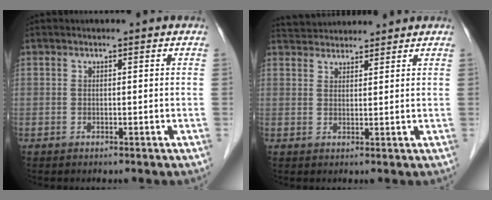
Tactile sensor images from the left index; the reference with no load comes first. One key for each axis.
{"total": 6.7, "fx": 6.4, "fy": 1.3, "fz": 1.3, "tx": -0.025, "ty": 0.038, "tz": 0.104}